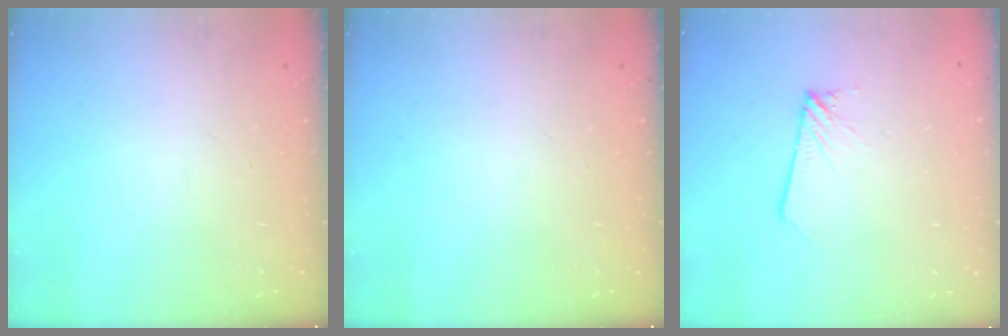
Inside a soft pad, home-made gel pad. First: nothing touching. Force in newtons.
{"total": 0.0}
{"total": 1.6, "press": 1.6, "slide": 0.1}